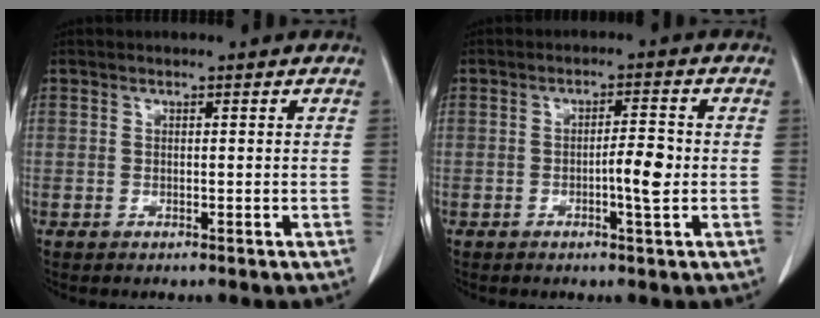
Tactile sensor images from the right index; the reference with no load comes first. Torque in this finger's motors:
{"motor_torque": [0.17, 0.00, 0.06, 0.06]}